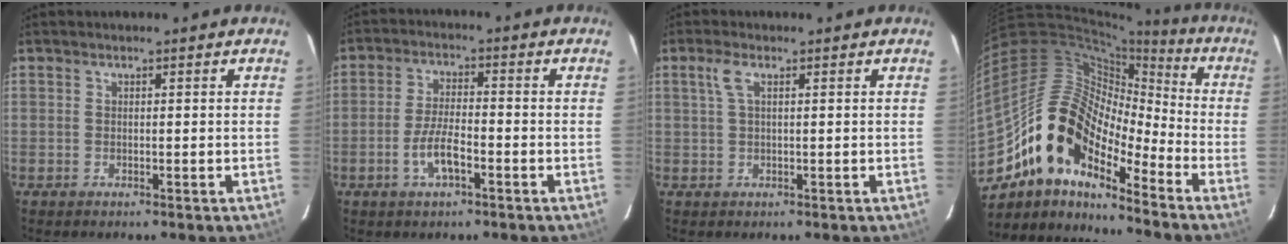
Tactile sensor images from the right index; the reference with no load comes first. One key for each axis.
{"total": 6.1, "fx": -2.8, "fy": 1.8, "fz": 5.2, "tx": -0.106, "ty": 0.000, "tz": -0.052}
{"total": 2.5, "fx": 0.9, "fy": 0.6, "fz": 2.2, "tx": -0.049, "ty": 0.006, "tz": 0.017}
{"total": 16.4, "fx": -11.4, "fy": 6.9, "fz": 9.5, "tx": -0.167, "ty": 0.006, "tz": -0.233}